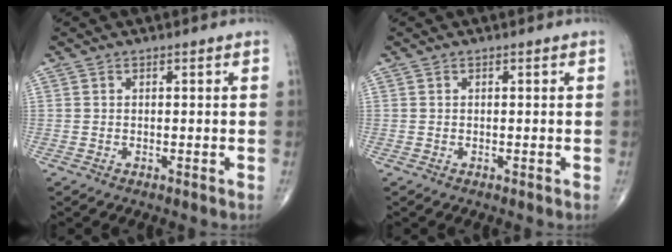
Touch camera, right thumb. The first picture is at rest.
{"total": 0.0}